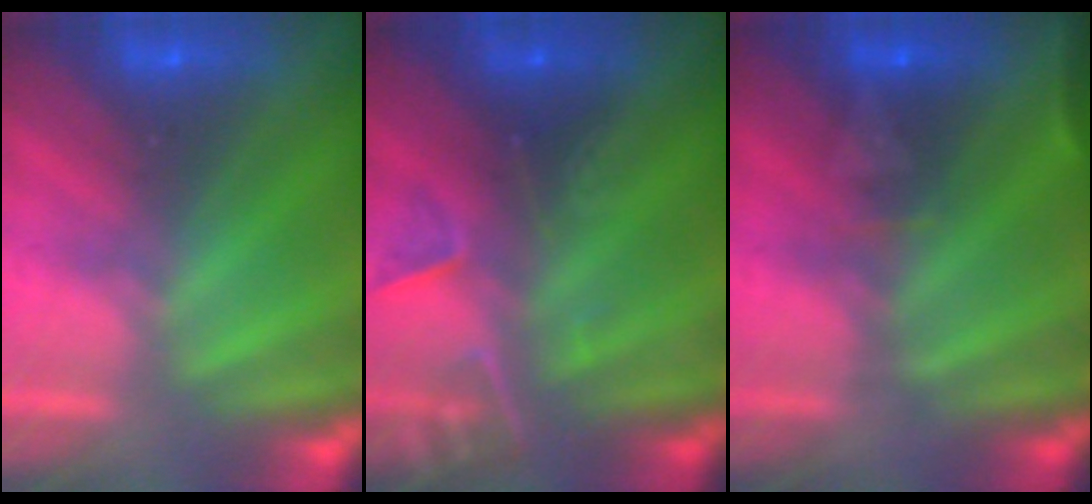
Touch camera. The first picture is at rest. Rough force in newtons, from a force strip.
{"total": 2.3}
{"total": 2.9}